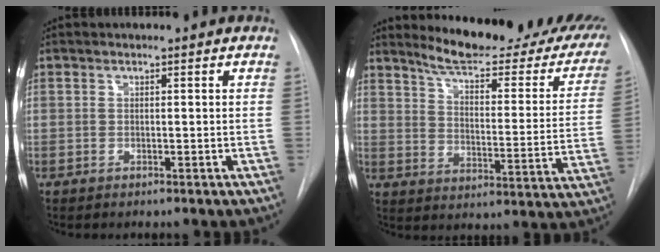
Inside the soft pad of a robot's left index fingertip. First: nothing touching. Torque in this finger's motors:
{"motor_torque": [0.52, -0.53, 0.41, 0.07]}